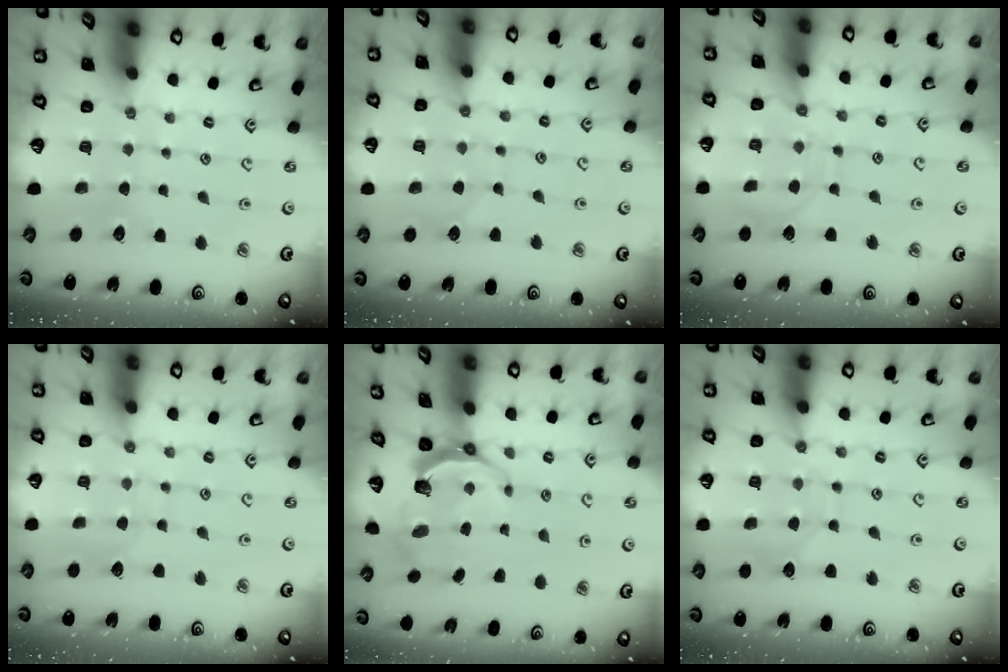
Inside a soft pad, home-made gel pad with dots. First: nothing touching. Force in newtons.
{"total": 5.4, "press": 5.4, "slide": 0.5}
{"total": 9.3, "press": 9.2, "slide": 0.8}
{"total": 5.6, "press": 5.6, "slide": 0.5}
{"total": 7.5, "press": 6.3, "slide": 4.2}
{"total": 7.1, "press": 7.1, "slide": 0.5}